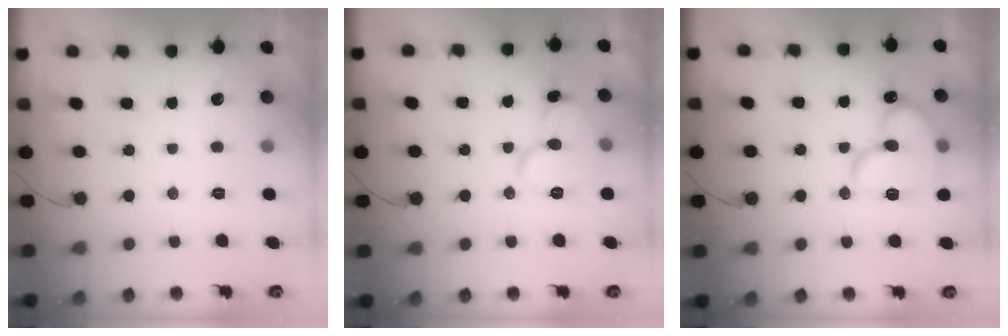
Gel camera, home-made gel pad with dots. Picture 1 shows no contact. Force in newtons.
{"total": 10.7, "press": 10.7, "slide": 1.1}
{"total": 13.9, "press": 13.8, "slide": 2.0}